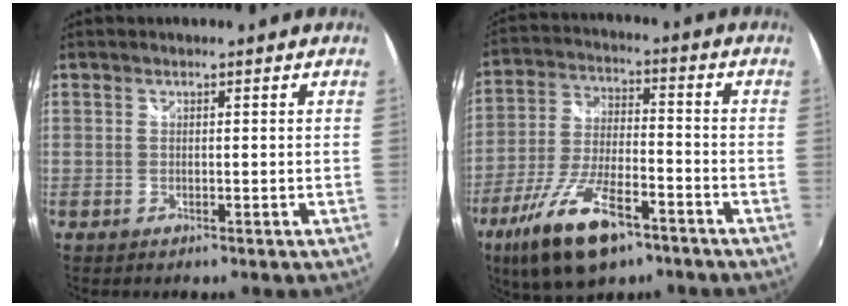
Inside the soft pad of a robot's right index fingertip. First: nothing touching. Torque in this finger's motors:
{"motor_torque": [1.29, -0.85, 0.67, 0.13]}